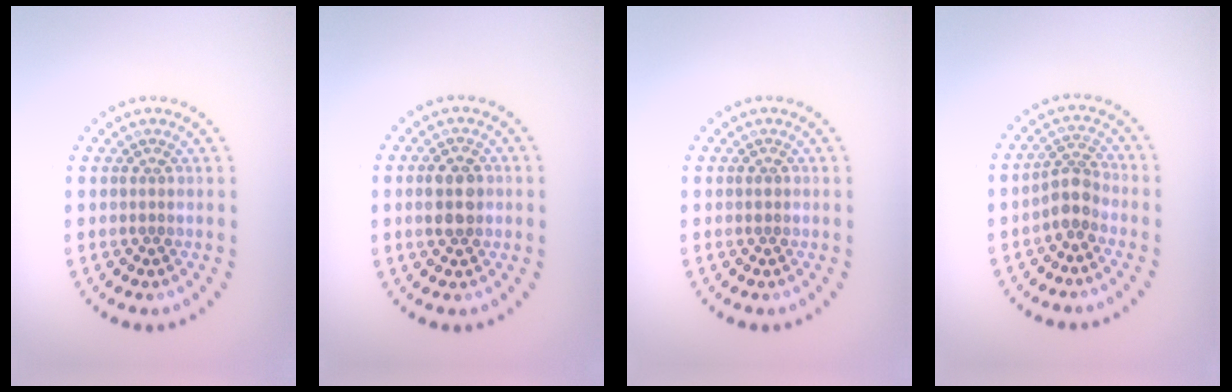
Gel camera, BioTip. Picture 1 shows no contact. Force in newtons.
{"total": 3.3, "press": 3.3, "slide": 0.1}
{"total": 0.6, "press": 0.6, "slide": 0.1}
{"total": 2.5, "press": 2.1, "slide": 1.4}